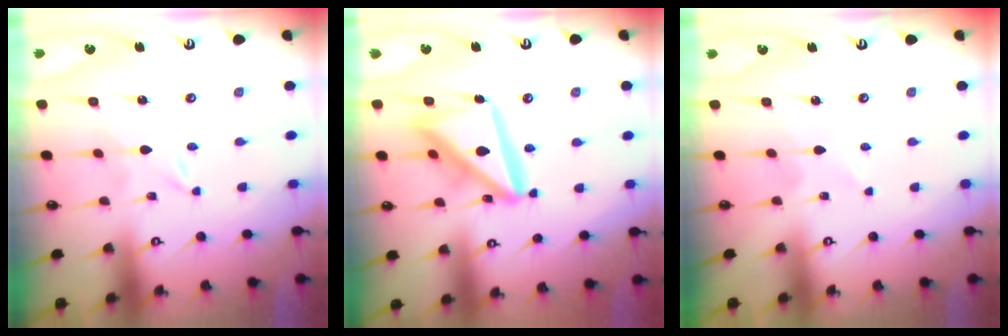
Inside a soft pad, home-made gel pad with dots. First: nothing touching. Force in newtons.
{"total": 18.4, "press": 18.3, "slide": 2.0}
{"total": 2.2, "press": 2.2, "slide": 0.3}